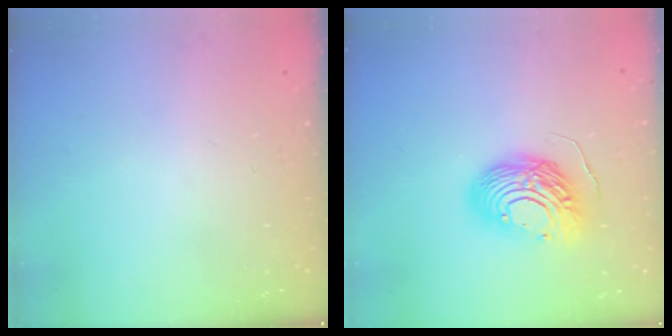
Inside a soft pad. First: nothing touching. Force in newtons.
{"total": 13.0, "press": 13.0, "slide": 1.1}